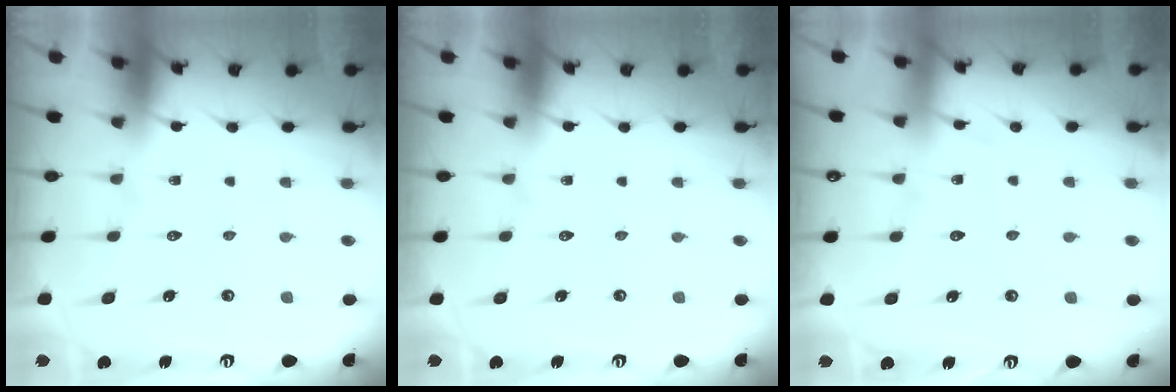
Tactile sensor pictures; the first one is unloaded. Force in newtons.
{"total": 0.0}
{"total": 4.5, "press": 4.5, "slide": 0.6}